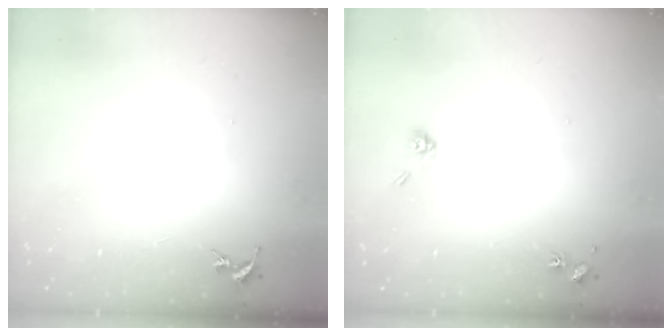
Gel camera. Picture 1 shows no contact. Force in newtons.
{"total": 5.0, "press": 4.6, "slide": 1.7}